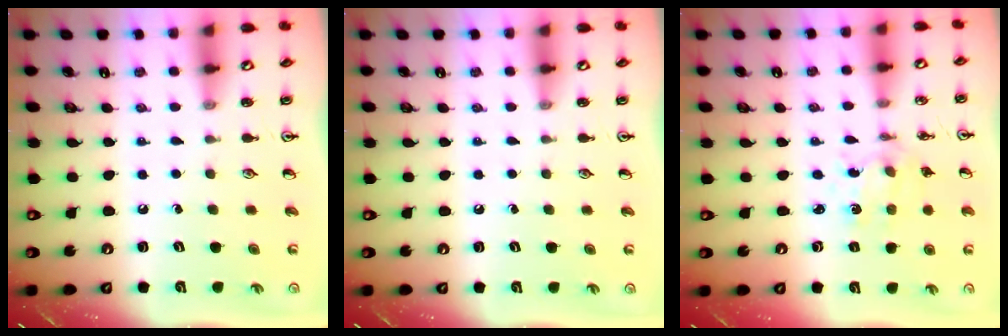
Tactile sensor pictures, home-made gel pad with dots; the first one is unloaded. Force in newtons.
{"total": 0.0}
{"total": 2.7, "press": 2.7, "slide": 0.3}